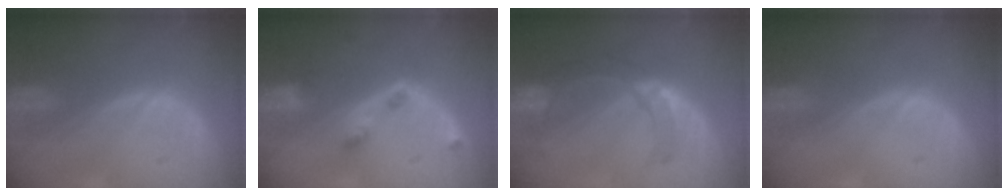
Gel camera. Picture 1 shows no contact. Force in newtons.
{"total": 4.2, "press": 3.8, "slide": 1.7}
{"total": 7.2, "press": 7.1, "slide": 1.1}
{"total": 0.0}